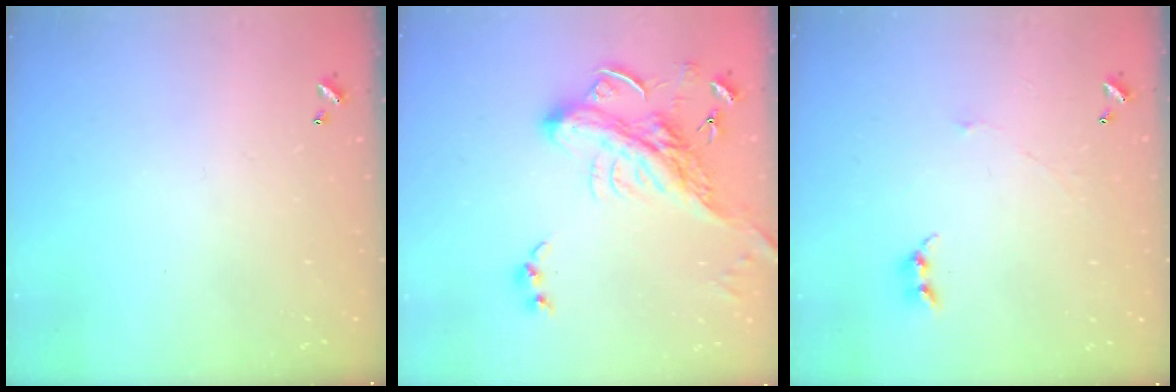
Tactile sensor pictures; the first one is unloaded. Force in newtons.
{"total": 9.5, "press": 9.3, "slide": 1.9}
{"total": 1.5, "press": 1.4, "slide": 0.2}